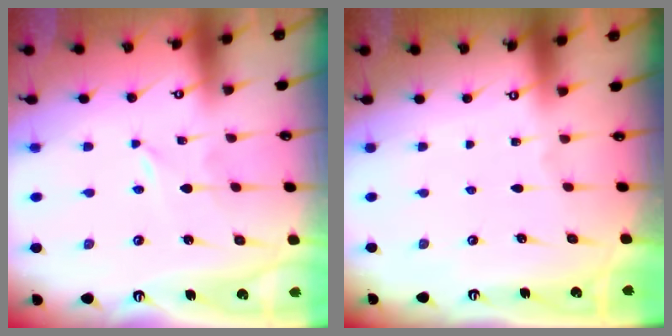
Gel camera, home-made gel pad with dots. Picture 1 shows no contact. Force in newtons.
{"total": 0.0}